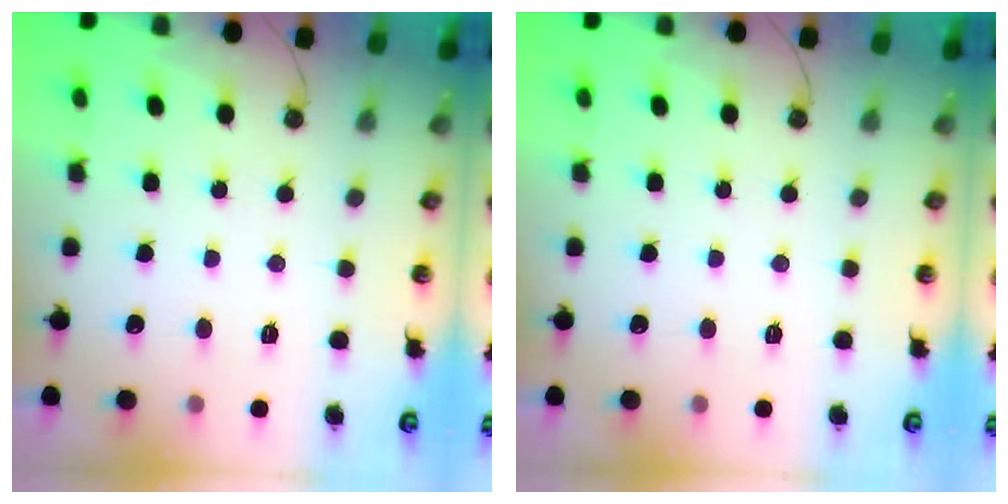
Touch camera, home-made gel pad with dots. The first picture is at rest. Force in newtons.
{"total": 0.0}